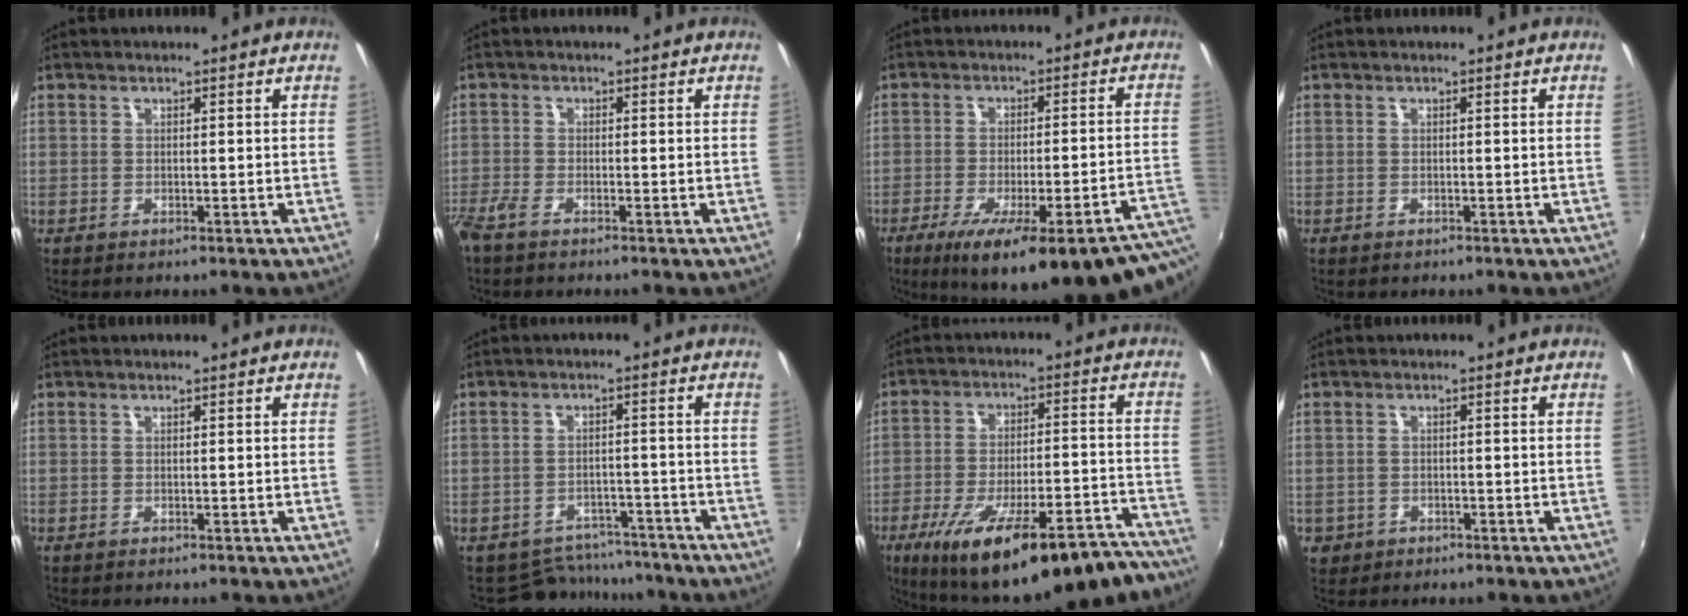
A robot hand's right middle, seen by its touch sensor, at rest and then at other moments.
{"total": 2.9, "force": [-2.3, 0.6, 1.7], "torque": [-0.045, -0.009, -0.050]}
{"total": 26.6, "force": [-18.4, 5.5, 18.4], "torque": [-0.245, -0.042, -0.238]}
{"total": 0.0}
{"total": 0.0}
{"total": 8.3, "force": [-7.3, 3.9, 0.7], "torque": [-0.022, 0.018, -0.092]}
{"total": 28.1, "force": [-21.7, 7.6, 16.2], "torque": [-0.250, -0.020, -0.292]}
{"total": 4.4, "force": [-1.4, 3.9, 1.5], "torque": [-0.047, 0.000, -0.013]}